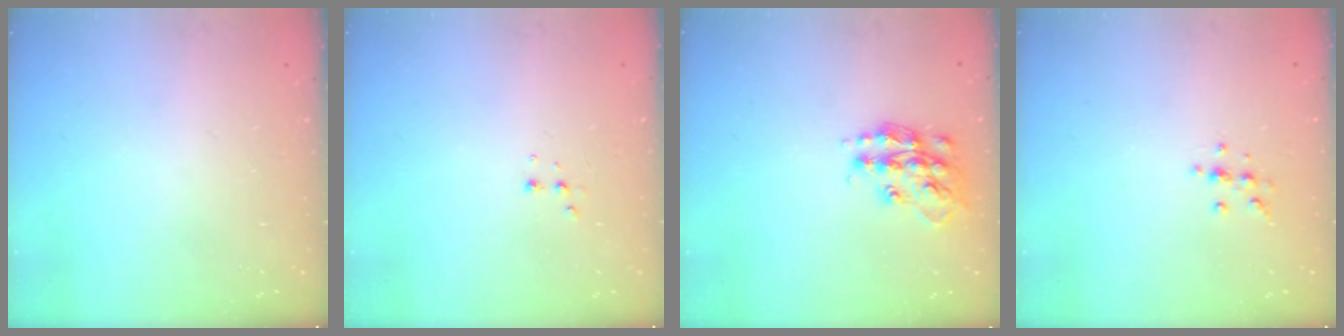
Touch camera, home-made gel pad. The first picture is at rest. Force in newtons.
{"total": 2.9, "press": 2.8, "slide": 1.0}
{"total": 15.2, "press": 15.2, "slide": 0.9}
{"total": 5.0, "press": 5.0, "slide": 0.6}